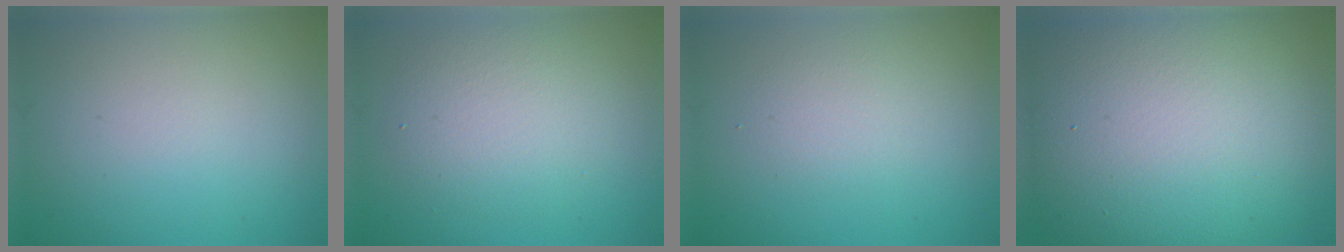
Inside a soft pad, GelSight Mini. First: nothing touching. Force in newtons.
{"total": 3.9, "press": 3.9, "slide": 0.1}
{"total": 1.7, "press": 1.7, "slide": 0.0}
{"total": 16.2, "press": 16.2, "slide": 1.0}